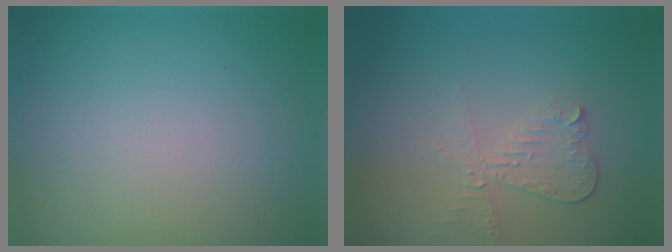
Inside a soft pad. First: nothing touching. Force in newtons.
{"total": 2.5, "press": 2.3, "slide": 0.9}